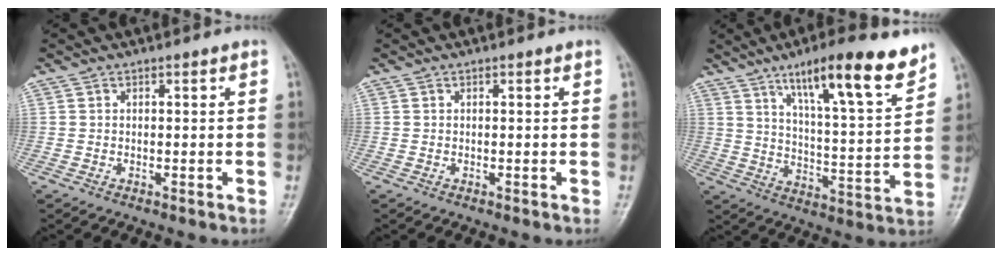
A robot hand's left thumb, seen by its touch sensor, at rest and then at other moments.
{"total": 0.0}
{"total": 16.9, "force": [11.2, 3.2, 12.3], "torque": [-0.168, -0.056, 0.181]}